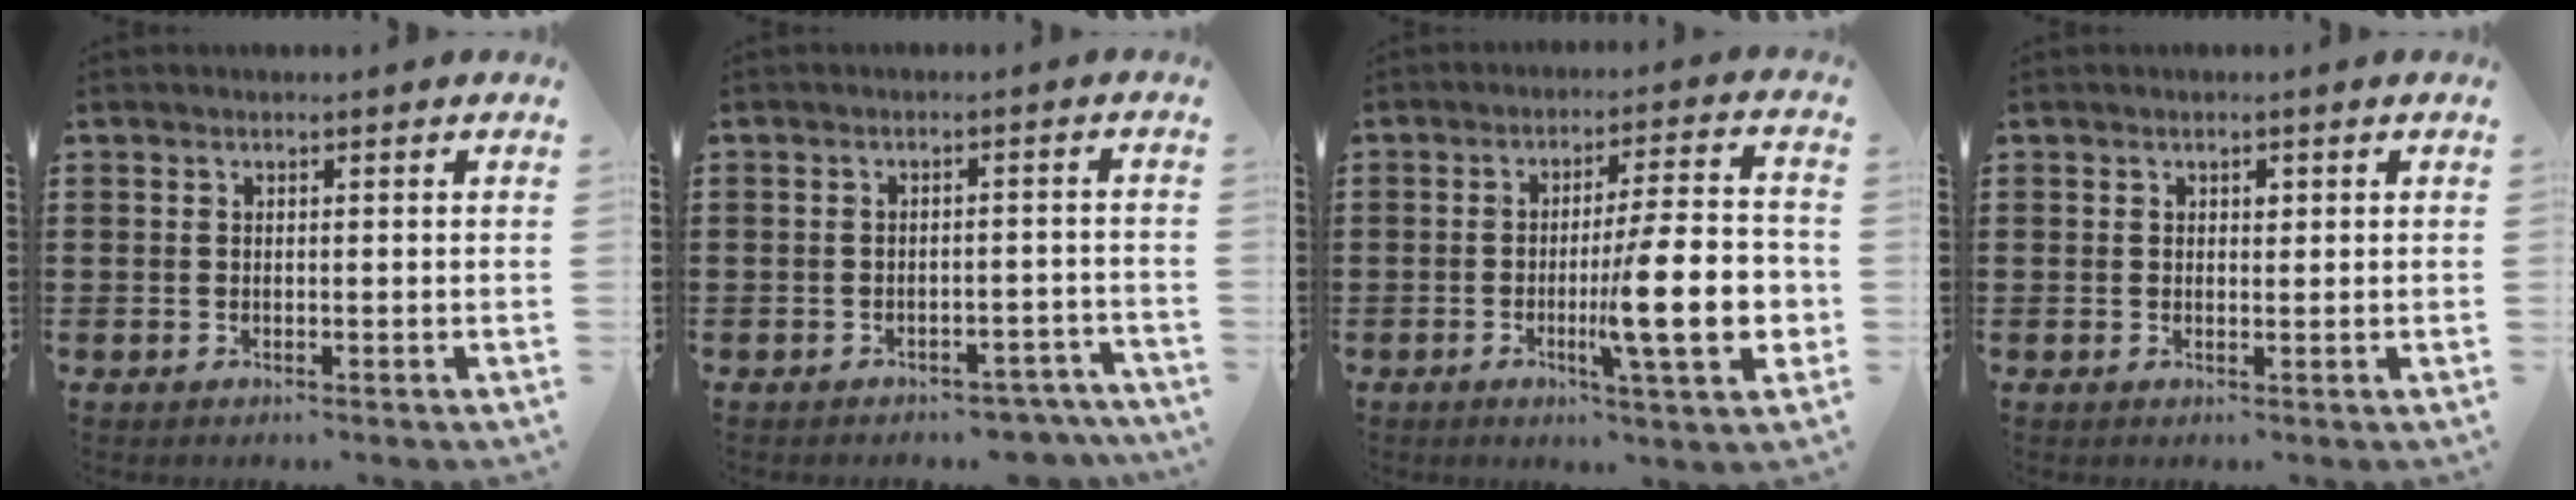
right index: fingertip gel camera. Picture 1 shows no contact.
{"total": 2.8, "force": [-2.7, 0.4, 0.3], "torque": [-0.009, 0.000, -0.055]}
{"total": 14.9, "force": [-2.9, 2.6, 14.4], "torque": [-0.218, -0.015, -0.050]}
{"total": 0.8, "force": [0.4, 0.5, 0.5], "torque": [-0.004, -0.002, 0.006]}